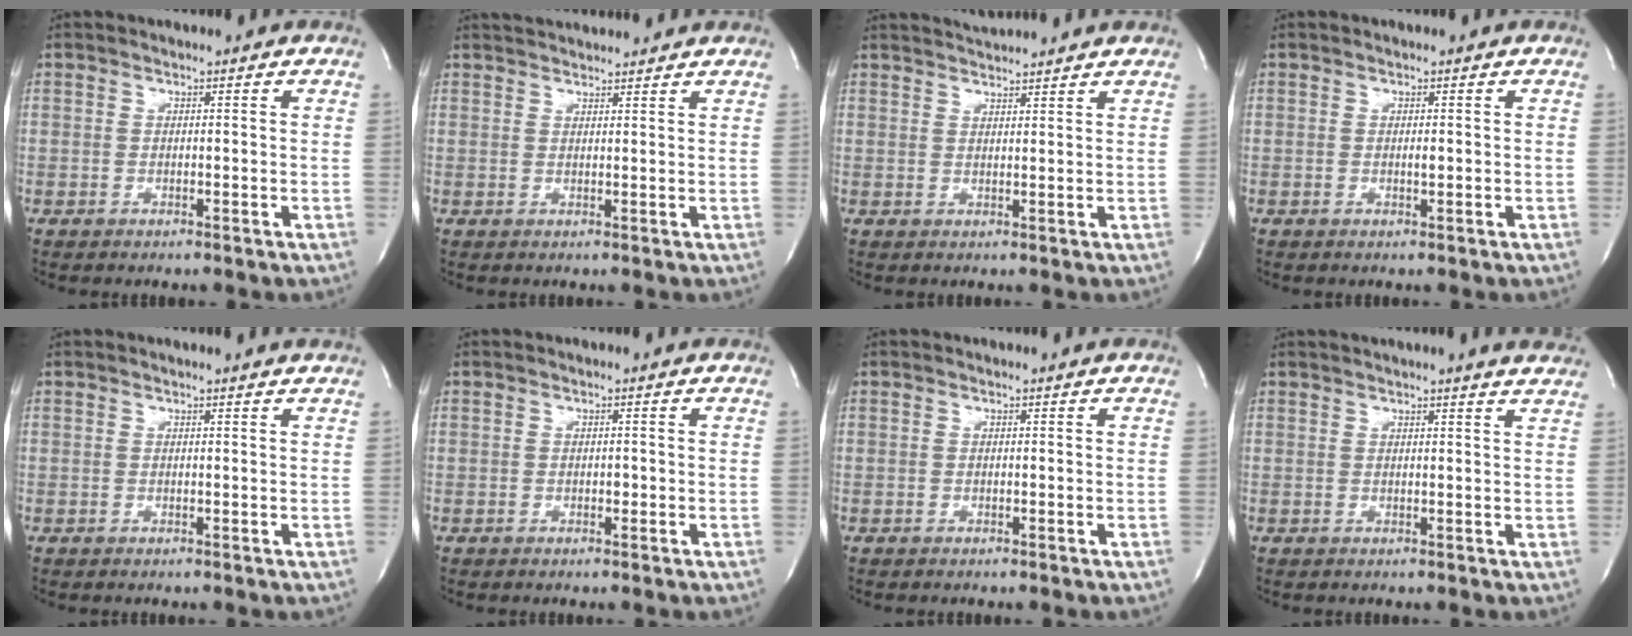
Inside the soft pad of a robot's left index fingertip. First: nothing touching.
{"total": 7.2, "force": [7.0, 0.8, 1.8], "torque": [-0.031, 0.033, 0.095]}
{"total": 5.4, "force": [5.2, -0.5, 1.3], "torque": [-0.025, 0.026, 0.077]}
{"total": 0.7, "force": [0.0, 0.2, 0.6], "torque": [-0.012, -0.001, -0.001]}
{"total": 2.0, "force": [1.9, -0.4, 0.5], "torque": [-0.015, 0.003, 0.019]}
{"total": 0.6, "force": [-0.2, 0.4, 0.5], "torque": [-0.006, 0.001, -0.004]}
{"total": 0.0}
{"total": 7.8, "force": [7.2, -0.2, 3.1], "torque": [-0.043, 0.008, 0.068]}